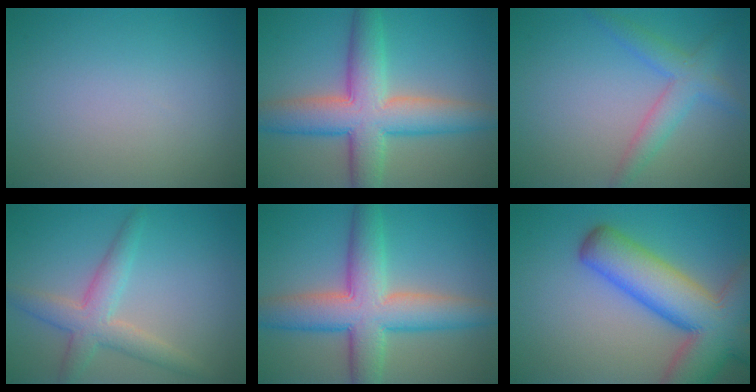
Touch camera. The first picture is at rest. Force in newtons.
{"total": 8.6, "press": 8.6, "slide": 0.2}
{"total": 2.4, "press": 2.4, "slide": 0.2}
{"total": 3.9, "press": 3.8, "slide": 0.3}
{"total": 8.6, "press": 8.6, "slide": 0.2}
{"total": 11.7, "press": 11.7, "slide": 0.6}